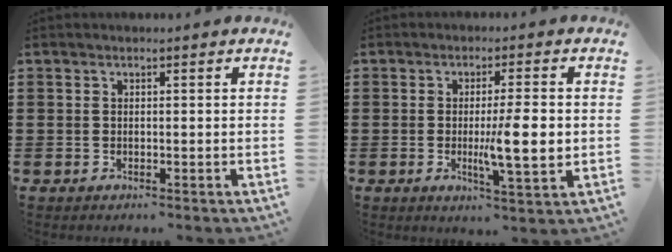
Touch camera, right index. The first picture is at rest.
{"total": 7.9, "force": [-0.3, 1.4, 7.7], "torque": [-0.125, -0.006, -0.006]}